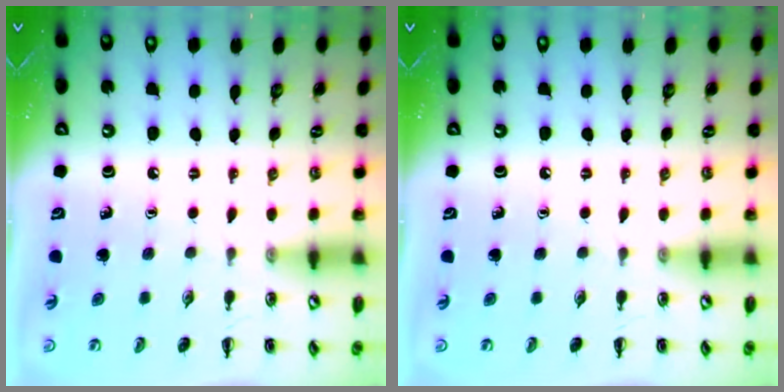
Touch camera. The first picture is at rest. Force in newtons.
{"total": 0.0}